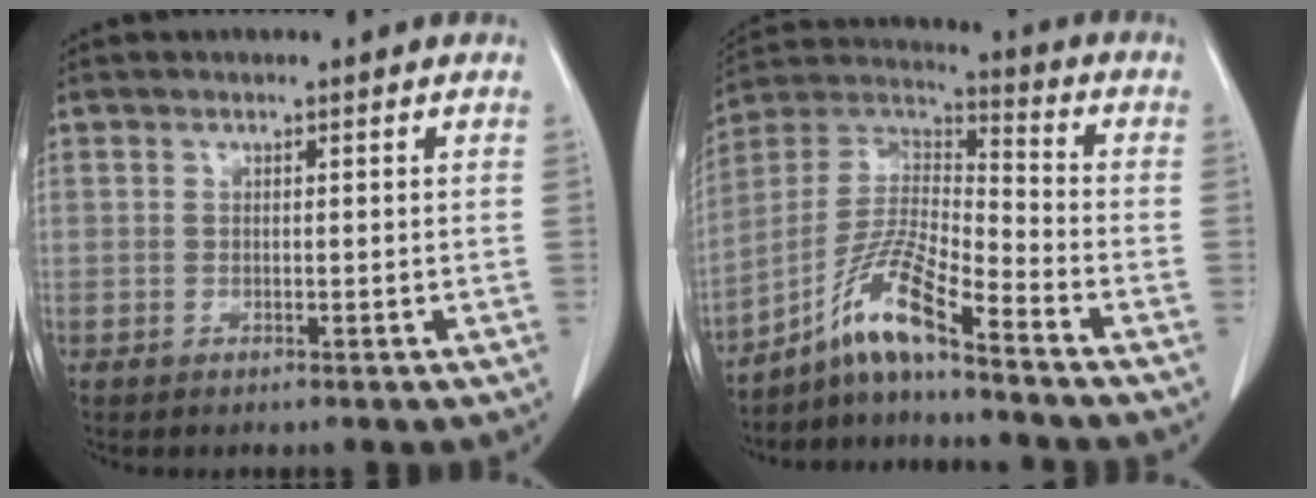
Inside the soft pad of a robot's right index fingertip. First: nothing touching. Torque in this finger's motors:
{"motor_torque": [1.15, -0.97, 0.18, 0.16]}